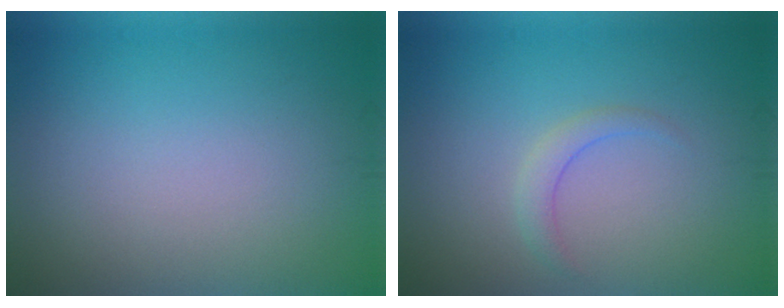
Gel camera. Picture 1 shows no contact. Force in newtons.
{"total": 1.4, "press": 1.4, "slide": 0.0}